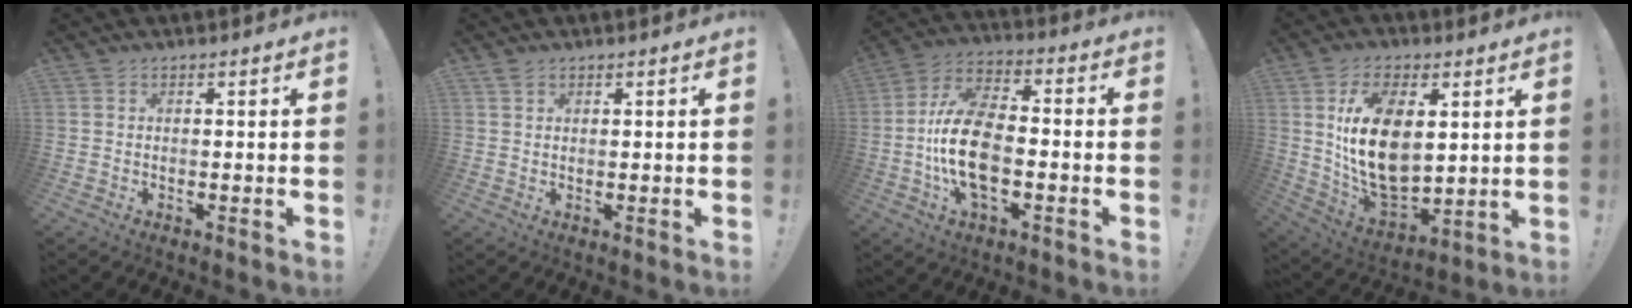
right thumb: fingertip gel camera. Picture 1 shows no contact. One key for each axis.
{"total": 1.3, "fx": 0.9, "fy": 0.6, "fz": 0.5, "tx": -0.005, "ty": -0.002, "tz": 0.017}
{"total": 16.3, "fx": -3.9, "fy": 9.0, "fz": 13.1, "tx": -0.259, "ty": 0.021, "tz": -0.064}
{"total": 18.7, "fx": 4.6, "fy": 11.4, "fz": 14.1, "tx": -0.264, "ty": -0.032, "tz": 0.082}